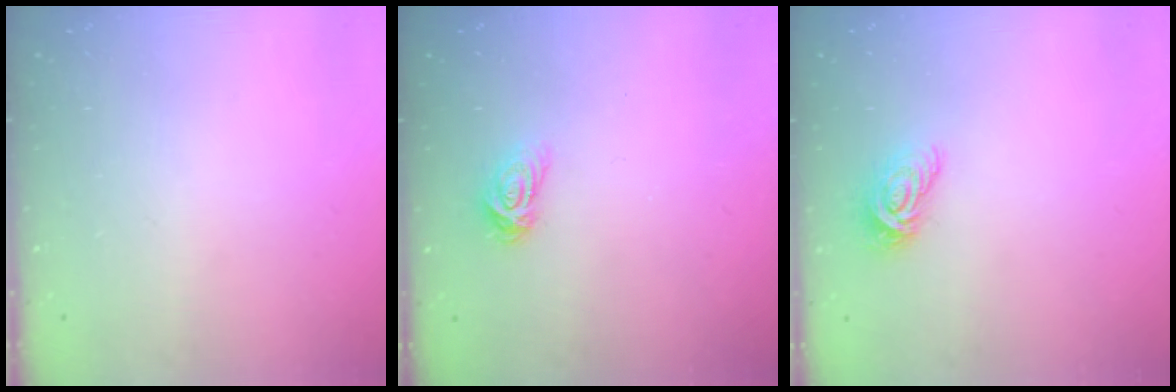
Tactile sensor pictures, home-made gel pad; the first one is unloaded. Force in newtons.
{"total": 4.5, "press": 4.5, "slide": 0.4}
{"total": 8.7, "press": 8.7, "slide": 0.5}